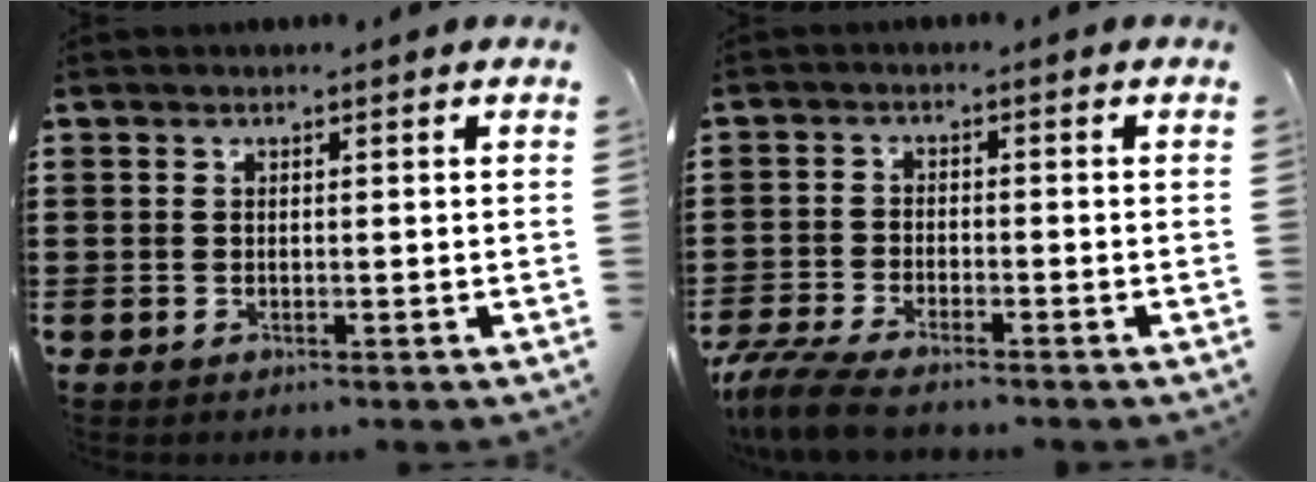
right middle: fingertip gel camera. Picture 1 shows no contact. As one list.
[{"total": 5.1, "force": [-4.5, 0.5, 2.3], "torque": [-0.073, -0.018, -0.095]}]